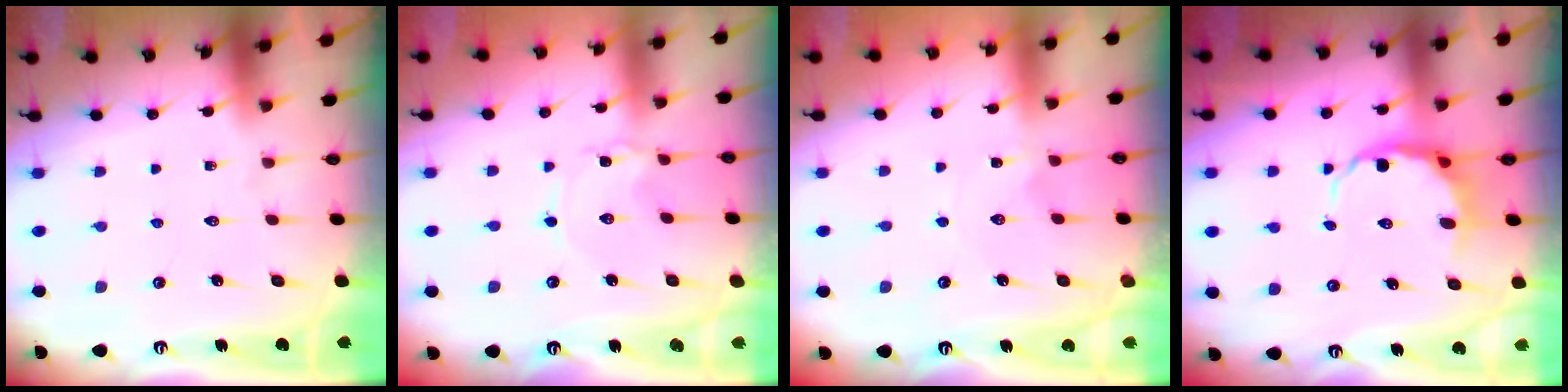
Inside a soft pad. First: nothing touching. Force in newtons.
{"total": 0.0}
{"total": 0.9, "press": 0.9, "slide": 0.1}
{"total": 6.0, "press": 5.6, "slide": 2.3}